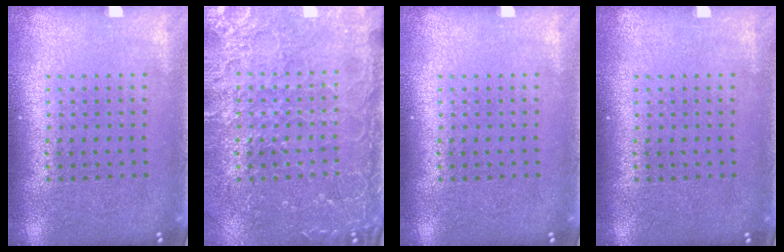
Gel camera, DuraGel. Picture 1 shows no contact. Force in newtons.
{"total": 4.2, "press": 3.8, "slide": 1.8}
{"total": 0.0}
{"total": 0.0}